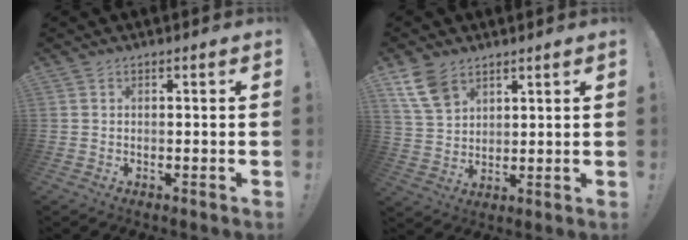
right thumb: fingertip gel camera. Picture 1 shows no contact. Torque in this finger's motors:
{"motor_torque": [0.00, 0.15, 0.74, 0.53, 0.00]}